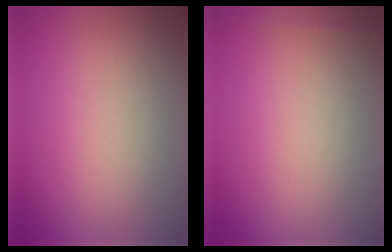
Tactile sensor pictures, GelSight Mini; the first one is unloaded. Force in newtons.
{"total": 0.8, "press": 0.8, "slide": 0.0}